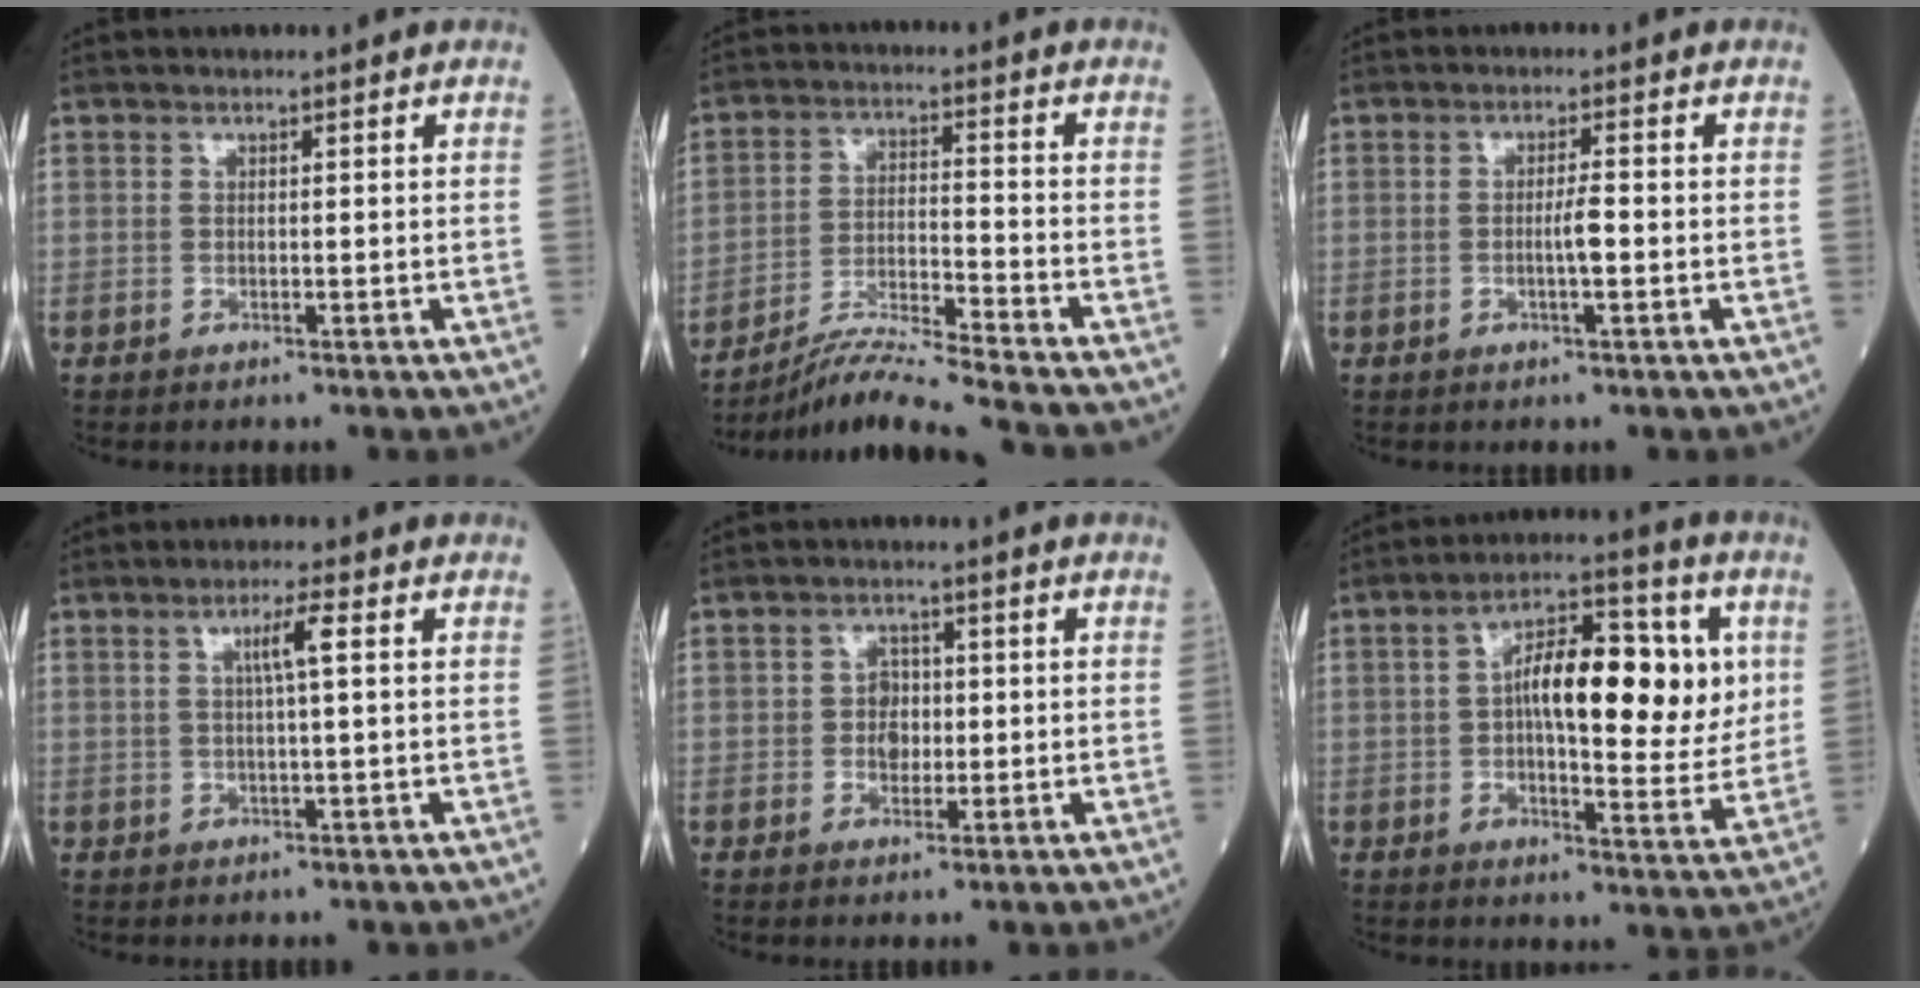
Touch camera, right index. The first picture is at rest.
{"total": 11.3, "force": [-10.3, -1.8, 4.3], "torque": [-0.076, -0.012, -0.180]}
{"total": 2.8, "force": [-0.7, 0.1, 2.7], "torque": [-0.044, 0.000, -0.013]}
{"total": 3.5, "force": [0.9, -0.3, 3.4], "torque": [-0.063, 0.002, 0.014]}
{"total": 3.3, "force": [-0.2, 2.5, 2.2], "torque": [-0.031, 0.006, -0.004]}
{"total": 15.8, "force": [2.9, 5.7, 14.4], "torque": [-0.217, 0.031, 0.039]}